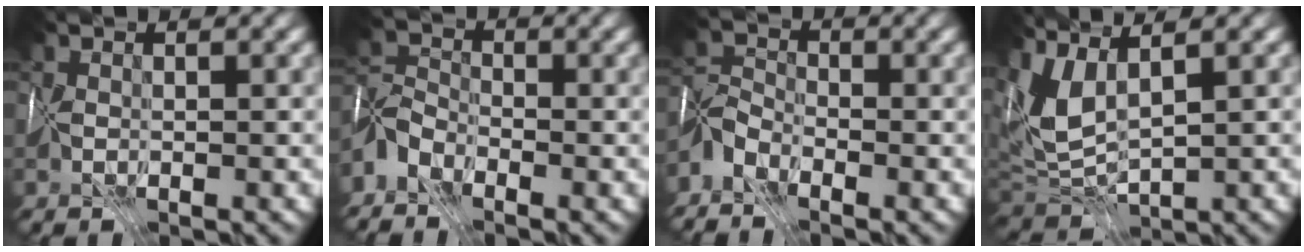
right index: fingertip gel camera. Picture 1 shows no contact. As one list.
[{"total": 2.6, "force": [-2.5, 0.6, 0.3], "torque": [-0.012, 0.008, -0.066]}, {"total": 2.3, "force": [-2.3, 0.3, 0.1], "torque": [-0.008, 0.007, -0.060]}, {"total": 4.2, "force": [2.5, 1.1, 3.1], "torque": [-0.090, 0.007, 0.053]}]